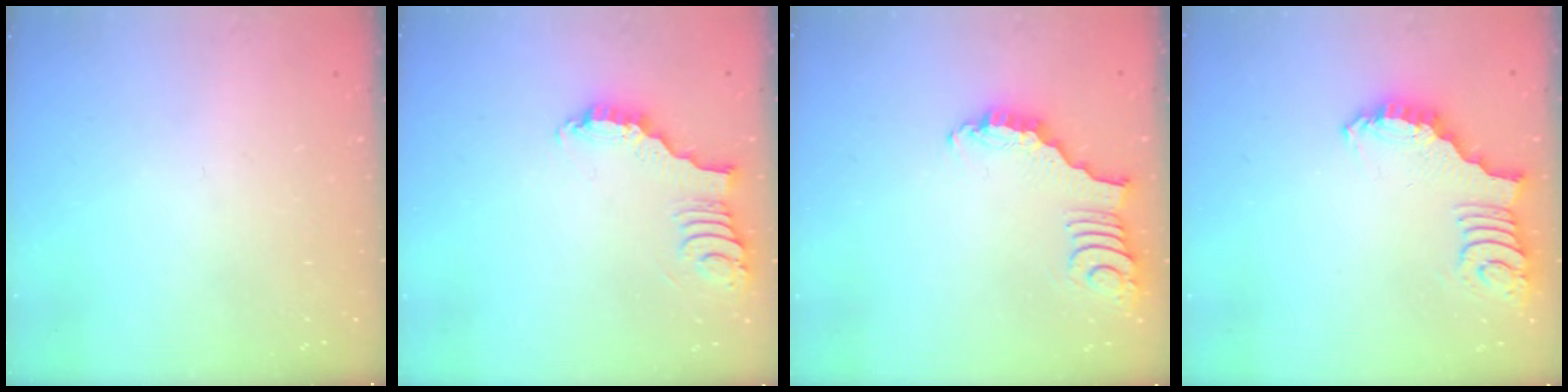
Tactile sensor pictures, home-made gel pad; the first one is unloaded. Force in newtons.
{"total": 3.9, "press": 3.9, "slide": 0.3}
{"total": 2.9, "press": 2.8, "slide": 0.4}
{"total": 2.6, "press": 2.5, "slide": 0.5}